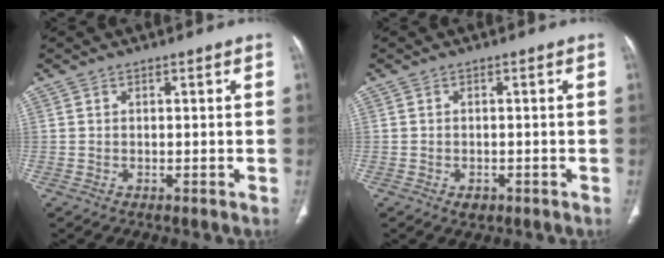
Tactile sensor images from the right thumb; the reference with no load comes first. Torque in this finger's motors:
{"motor_torque": [1.27, 0.36, 0.14, -0.57, -0.02]}